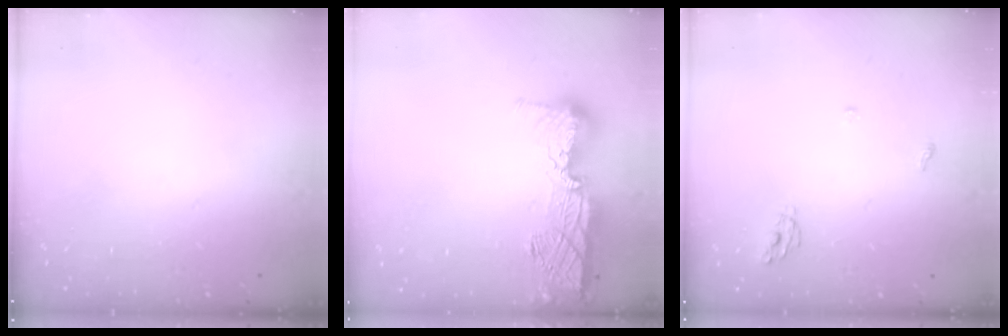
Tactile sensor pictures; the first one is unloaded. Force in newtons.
{"total": 16.3, "press": 16.3, "slide": 1.3}
{"total": 4.6, "press": 4.6, "slide": 0.5}